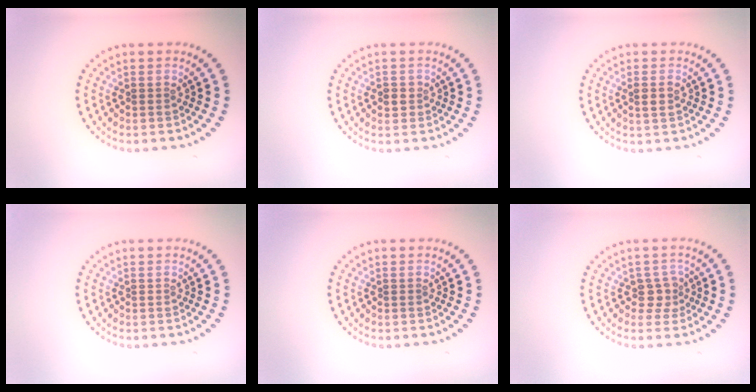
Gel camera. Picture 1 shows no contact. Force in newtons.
{"total": 1.2, "press": 1.1, "slide": 0.5}
{"total": 1.2, "press": 1.1, "slide": 0.5}
{"total": 0.0}
{"total": 0.0}
{"total": 1.9, "press": 1.5, "slide": 1.2}